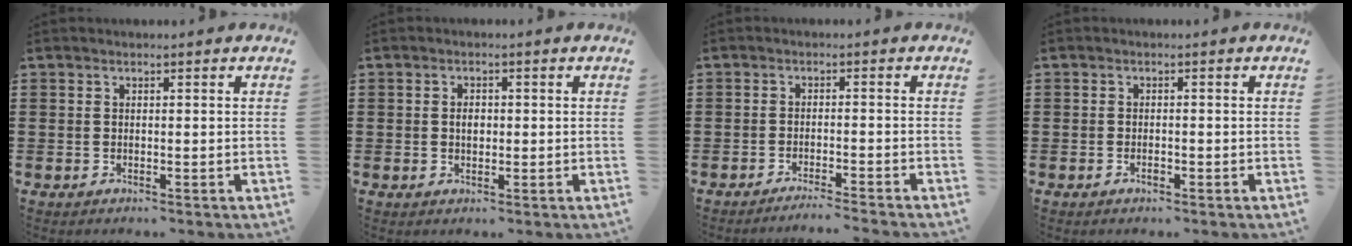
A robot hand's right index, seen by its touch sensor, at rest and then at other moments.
{"total": 2.0, "force": [0.0, 1.0, 1.7], "torque": [-0.035, 0.004, 0.000]}
{"total": 2.5, "force": [-2.3, -0.6, 0.6], "torque": [-0.009, -0.002, -0.047]}
{"total": 1.1, "force": [-0.7, 0.4, 0.8], "torque": [-0.018, -0.005, -0.011]}